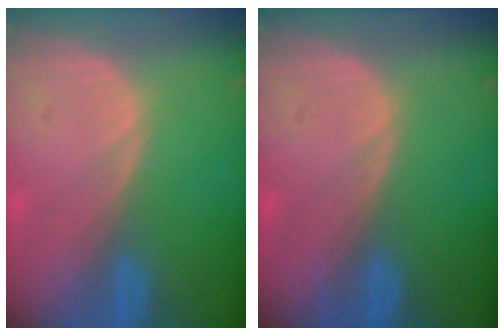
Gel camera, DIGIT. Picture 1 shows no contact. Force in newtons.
{"total": 0.0}